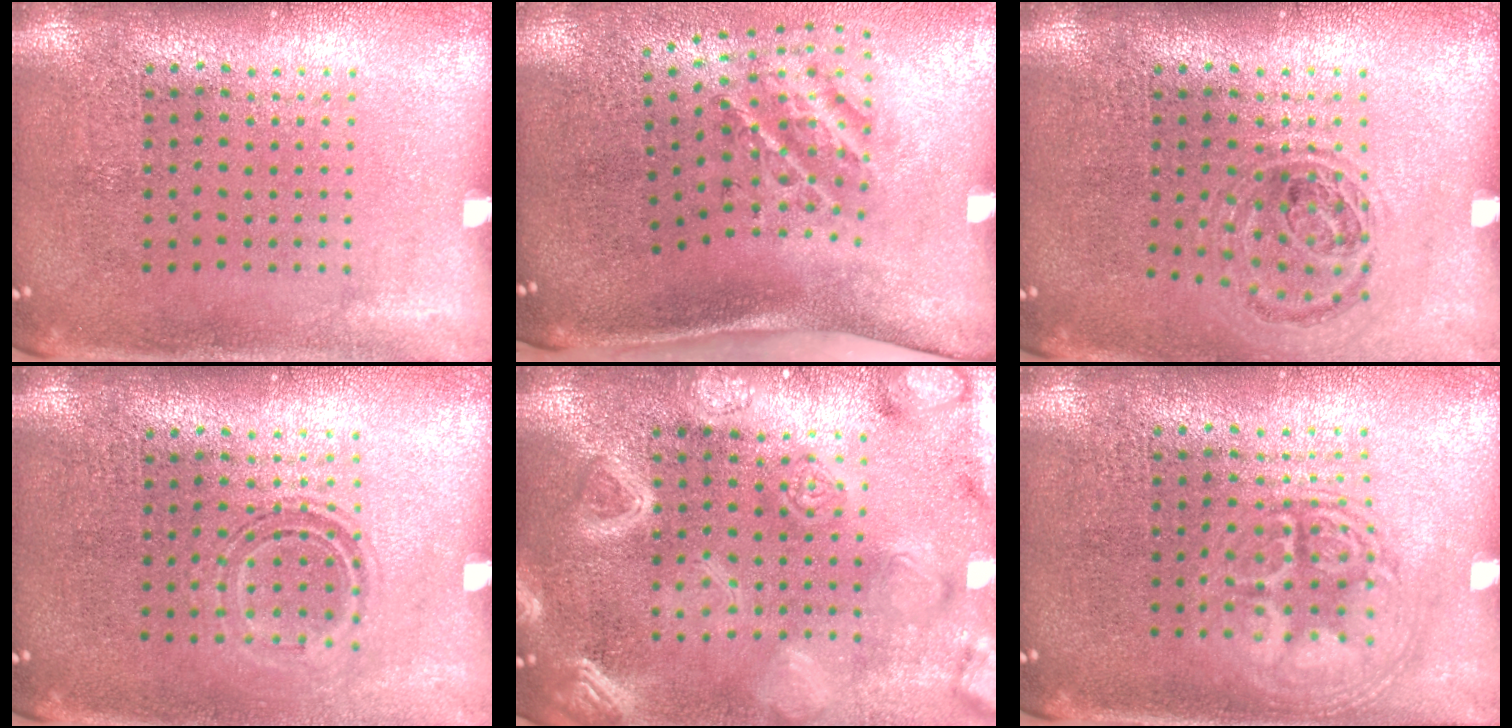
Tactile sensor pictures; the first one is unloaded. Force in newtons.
{"total": 2.1, "press": 1.3, "slide": 1.7}
{"total": 0.9, "press": 0.9, "slide": 0.2}
{"total": 1.1, "press": 1.0, "slide": 0.5}
{"total": 5.8, "press": 5.7, "slide": 0.7}
{"total": 2.2, "press": 2.2, "slide": 0.3}